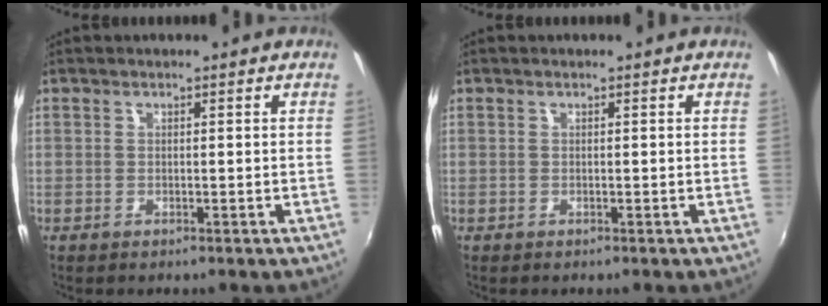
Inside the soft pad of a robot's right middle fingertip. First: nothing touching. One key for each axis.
{"total": 0.0}